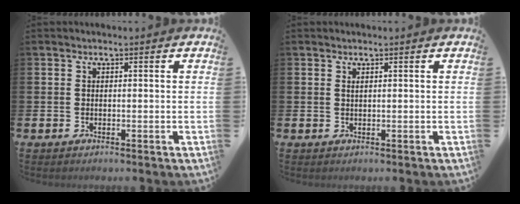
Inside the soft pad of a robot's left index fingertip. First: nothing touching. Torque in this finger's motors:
{"motor_torque": [0.00, 0.00, 0.02, 0.00]}